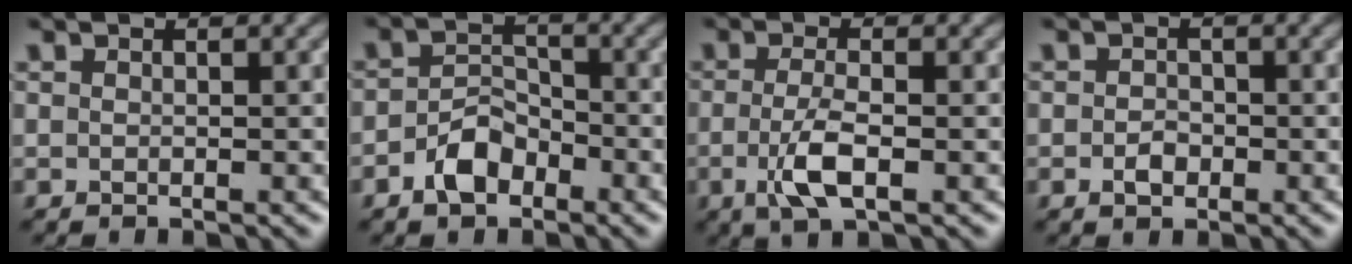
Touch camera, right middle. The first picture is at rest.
{"total": 3.4, "force": [-2.0, 2.1, 1.8], "torque": [-0.030, 0.008, -0.040]}
{"total": 3.6, "force": [-0.9, 1.1, 3.3], "torque": [-0.074, -0.008, -0.020]}
{"total": 1.5, "force": [-0.6, 1.1, 0.9], "torque": [-0.016, 0.000, -0.012]}